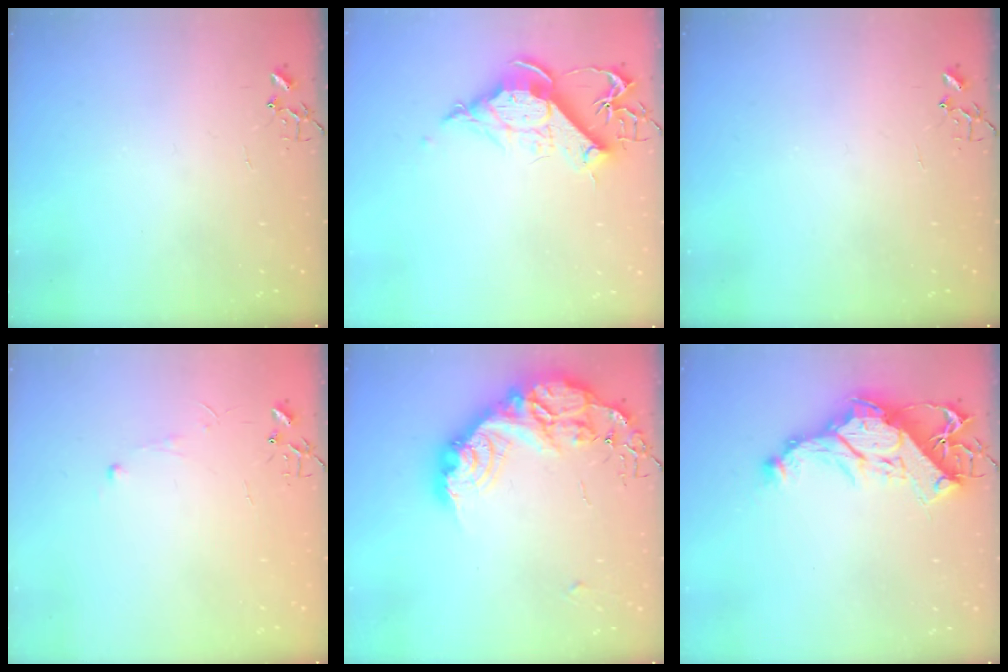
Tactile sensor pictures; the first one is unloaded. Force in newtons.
{"total": 12.9, "press": 12.8, "slide": 1.5}
{"total": 0.0}
{"total": 3.9, "press": 3.8, "slide": 0.4}
{"total": 24.7, "press": 24.6, "slide": 2.0}
{"total": 15.6, "press": 15.4, "slide": 2.1}